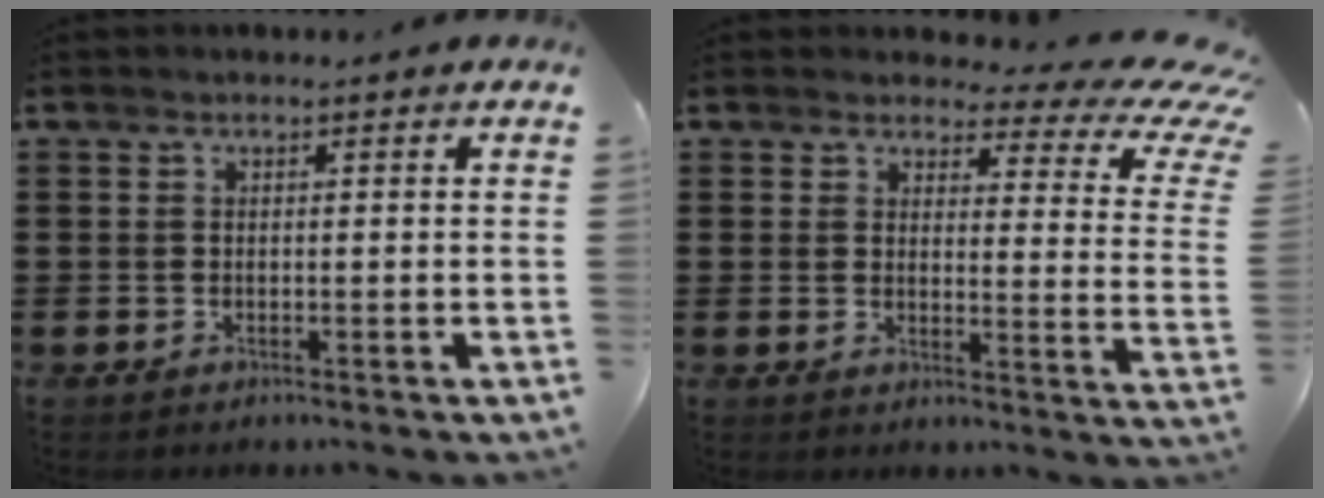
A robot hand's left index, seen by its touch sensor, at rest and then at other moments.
{"total": 5.6, "force": [4.1, 1.9, 3.3], "torque": [-0.060, -0.024, 0.065]}